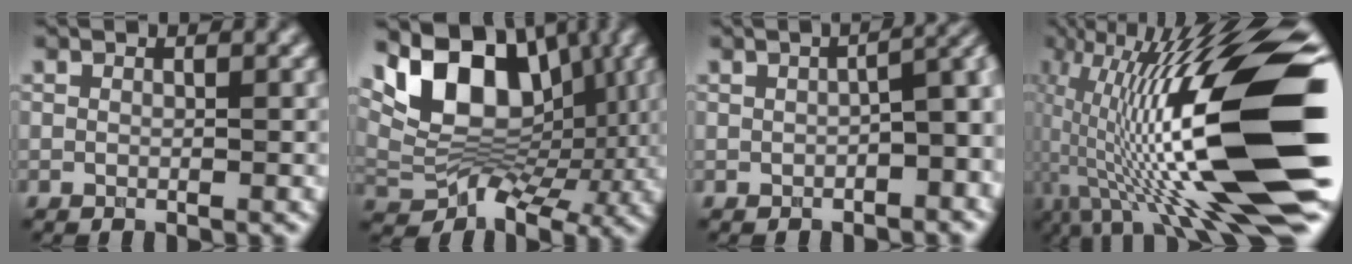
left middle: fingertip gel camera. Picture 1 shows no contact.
{"total": 9.2, "force": [2.7, 6.3, 6.2], "torque": [-0.095, -0.006, 0.051]}
{"total": 3.7, "force": [-1.0, 1.2, 3.3], "torque": [-0.036, 0.017, -0.011]}
{"total": 18.8, "force": [-2.1, 4.7, 18.1], "torque": [-0.318, 0.038, -0.044]}